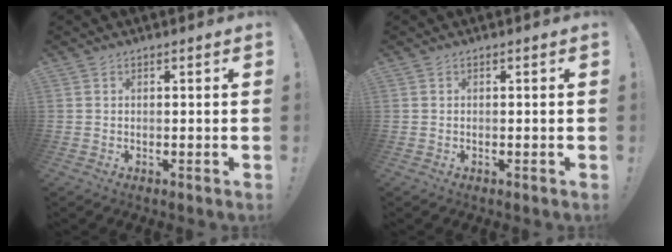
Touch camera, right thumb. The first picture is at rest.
{"total": 0.0}